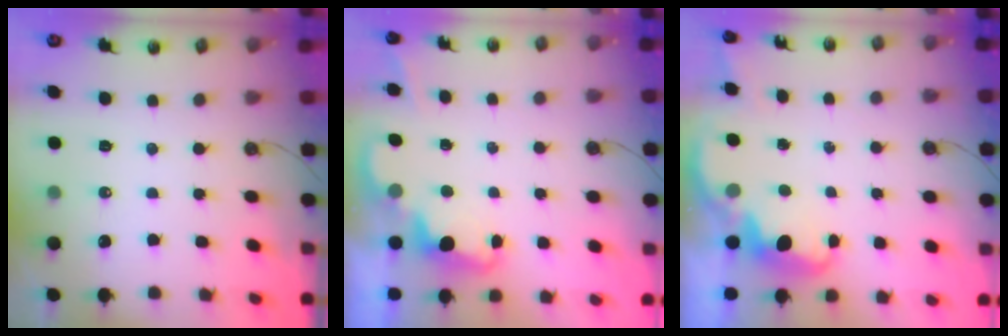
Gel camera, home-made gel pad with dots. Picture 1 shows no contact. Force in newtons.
{"total": 2.4, "press": 2.4, "slide": 0.5}
{"total": 3.0, "press": 3.0, "slide": 0.6}